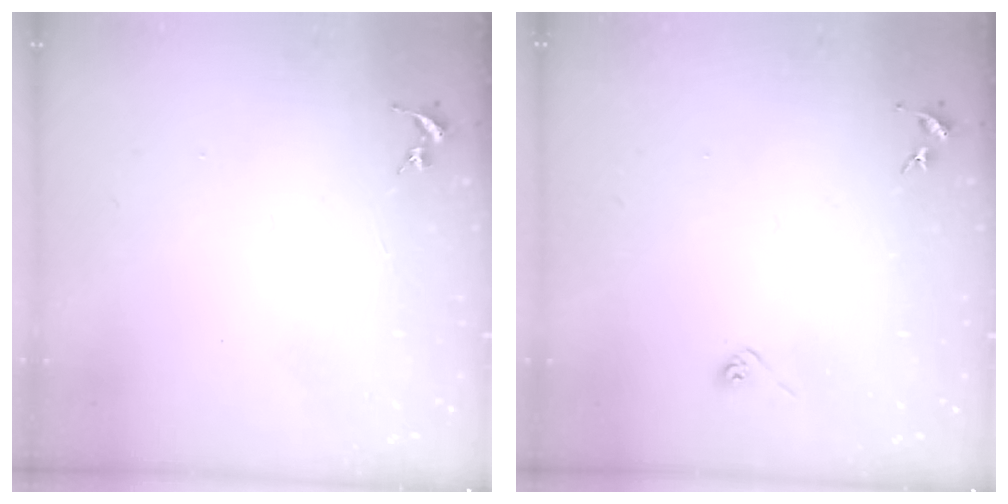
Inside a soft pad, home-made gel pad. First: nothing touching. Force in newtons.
{"total": 2.9, "press": 2.8, "slide": 0.8}